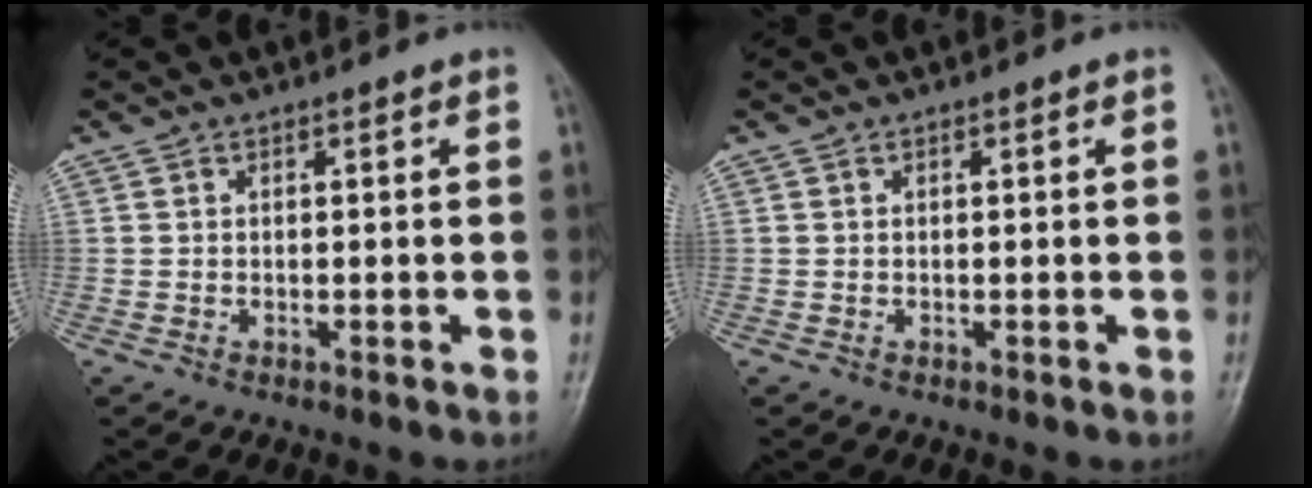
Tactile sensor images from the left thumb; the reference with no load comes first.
{"total": 0.0}